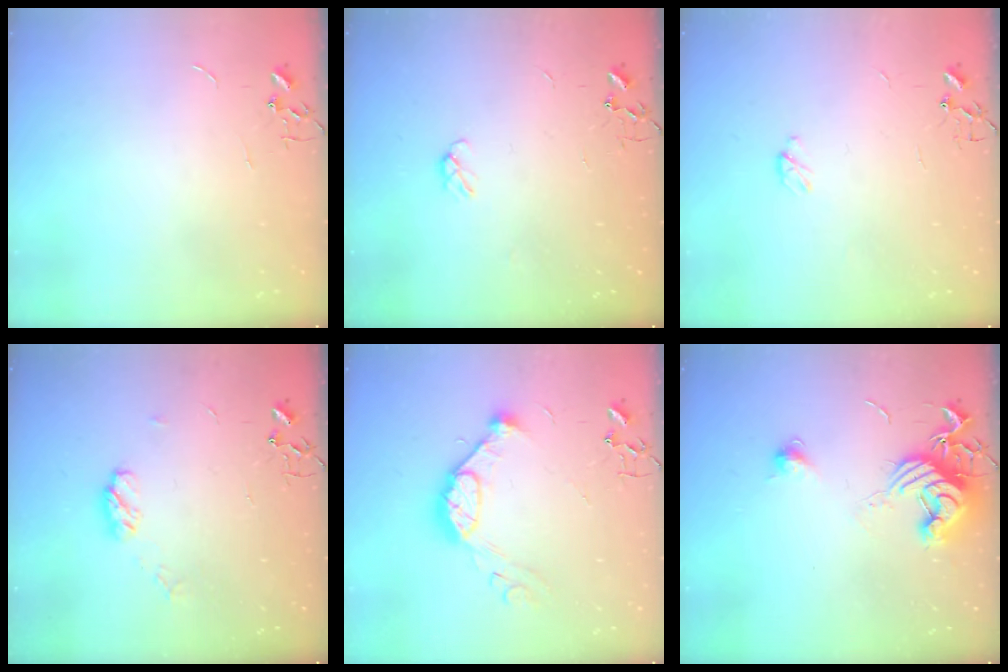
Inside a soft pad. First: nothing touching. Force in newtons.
{"total": 3.8, "press": 3.8, "slide": 0.5}
{"total": 3.3, "press": 3.3, "slide": 0.5}
{"total": 6.7, "press": 6.7, "slide": 0.4}
{"total": 12.9, "press": 12.8, "slide": 1.2}
{"total": 12.9, "press": 12.9, "slide": 0.5}